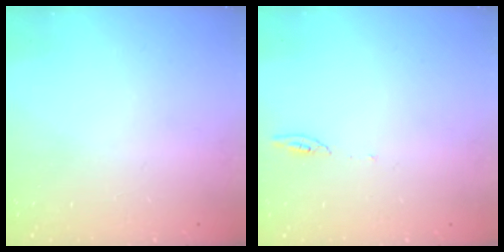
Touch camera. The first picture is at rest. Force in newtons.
{"total": 3.8, "press": 3.7, "slide": 0.4}